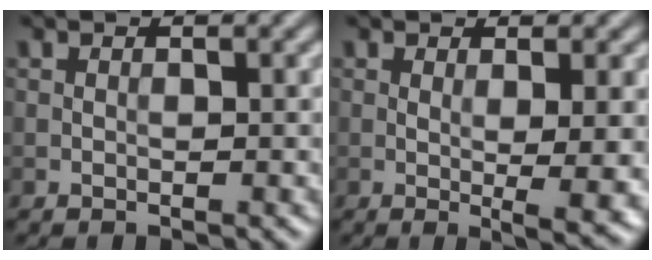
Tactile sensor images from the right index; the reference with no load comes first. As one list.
[{"total": 5.0, "force": [-0.1, 1.0, 4.9], "torque": [-0.069, -0.011, 0.003]}]